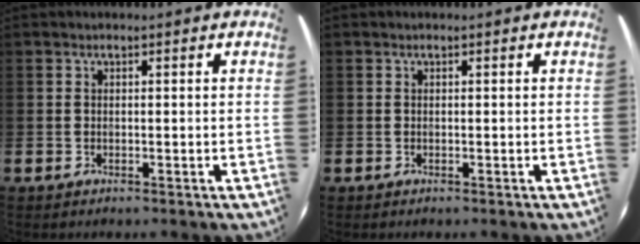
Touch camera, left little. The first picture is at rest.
{"total": 0.0}